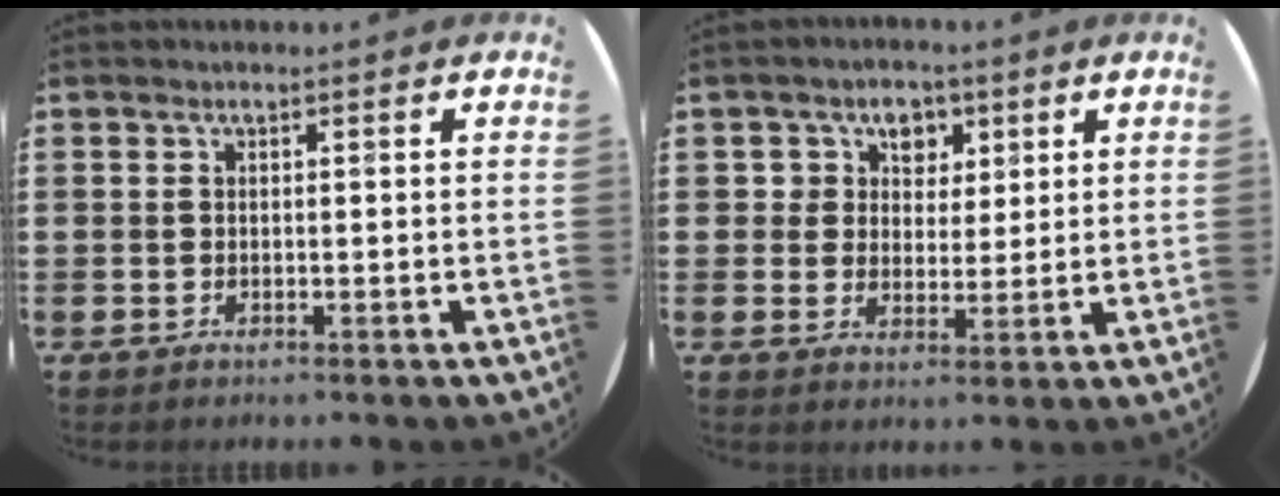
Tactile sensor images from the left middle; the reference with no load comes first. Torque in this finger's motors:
{"motor_torque": [0.18, -0.24, -0.03, -0.01]}